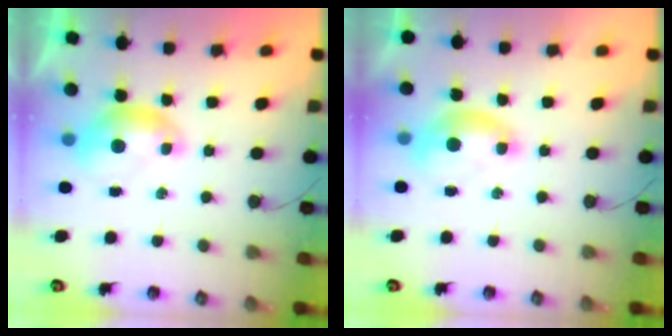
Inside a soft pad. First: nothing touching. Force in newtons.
{"total": 1.5, "press": 1.3, "slide": 0.7}